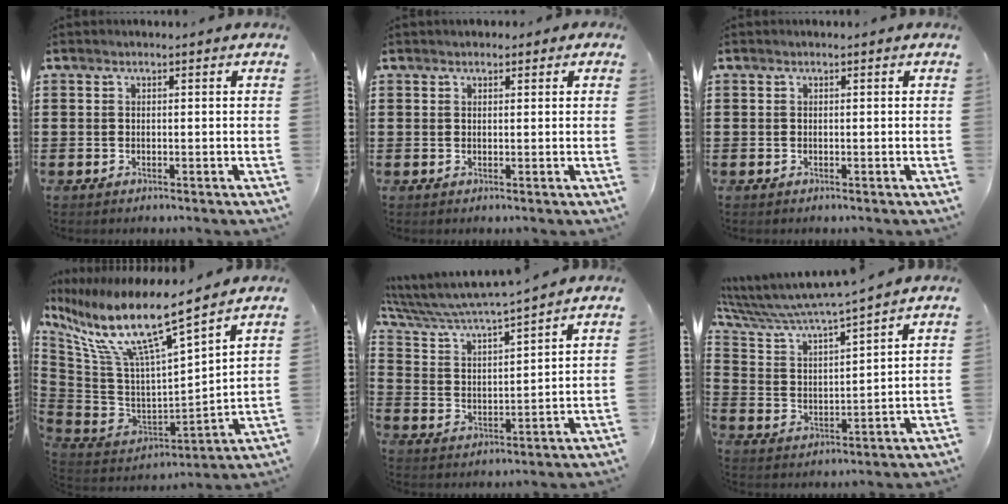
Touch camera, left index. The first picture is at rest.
{"total": 1.0, "force": [0.8, 0.6, 0.3], "torque": [-0.008, 0.006, 0.015]}
{"total": 0.0}
{"total": 12.3, "force": [8.3, 1.5, 8.9], "torque": [-0.204, -0.063, 0.137]}
{"total": 5.2, "force": [5.0, -0.4, 1.2], "torque": [-0.050, -0.038, 0.079]}
{"total": 6.2, "force": [5.9, -0.6, 1.7], "torque": [-0.062, -0.044, 0.095]}